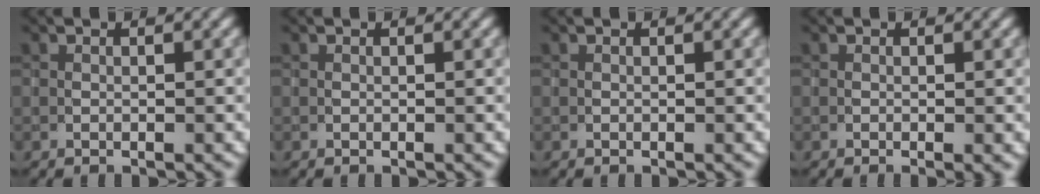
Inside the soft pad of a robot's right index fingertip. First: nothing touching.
{"total": 0.0}
{"total": 0.0}
{"total": 0.8, "force": [-0.2, 0.1, 0.8], "torque": [-0.010, -0.005, -0.004]}